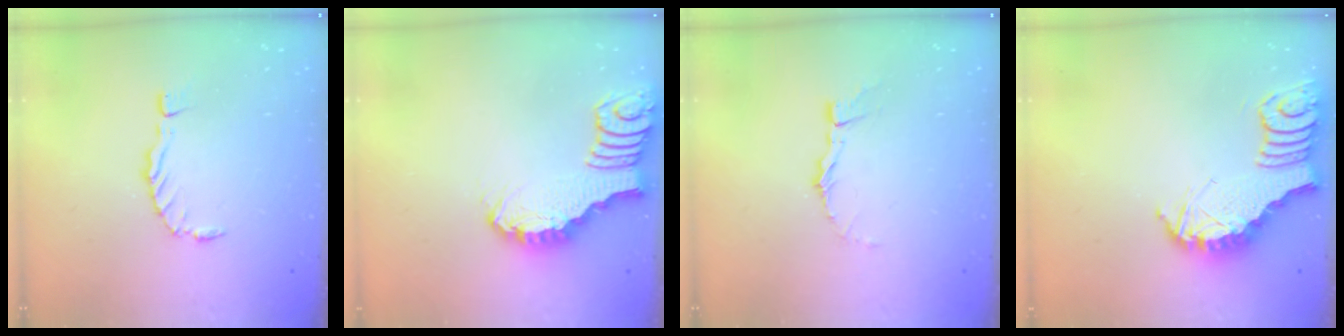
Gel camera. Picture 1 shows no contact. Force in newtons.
{"total": 2.4, "press": 2.4, "slide": 0.2}
{"total": 1.6, "press": 1.6, "slide": 0.1}
{"total": 4.5, "press": 4.4, "slide": 0.9}